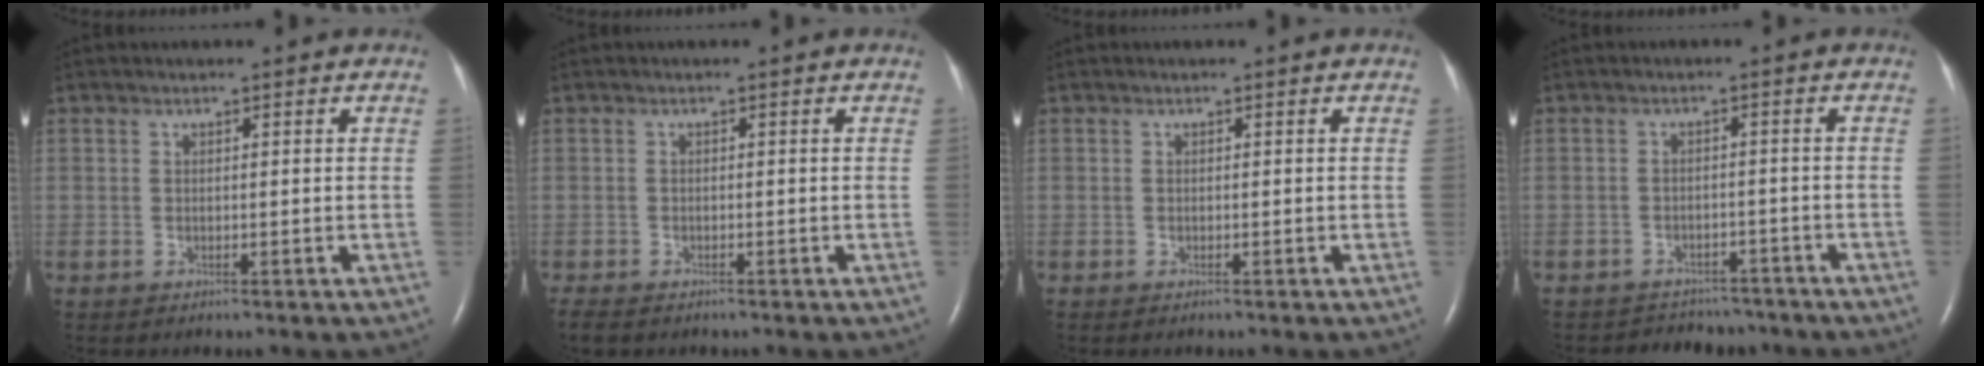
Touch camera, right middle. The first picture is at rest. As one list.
[{"total": 3.0, "force": [-2.4, 1.2, 1.4], "torque": [-0.028, -0.009, -0.034]}, {"total": 0.0}, {"total": 6.7, "force": [-6.2, 2.7, -0.1], "torque": [0.002, 0.013, -0.075]}]